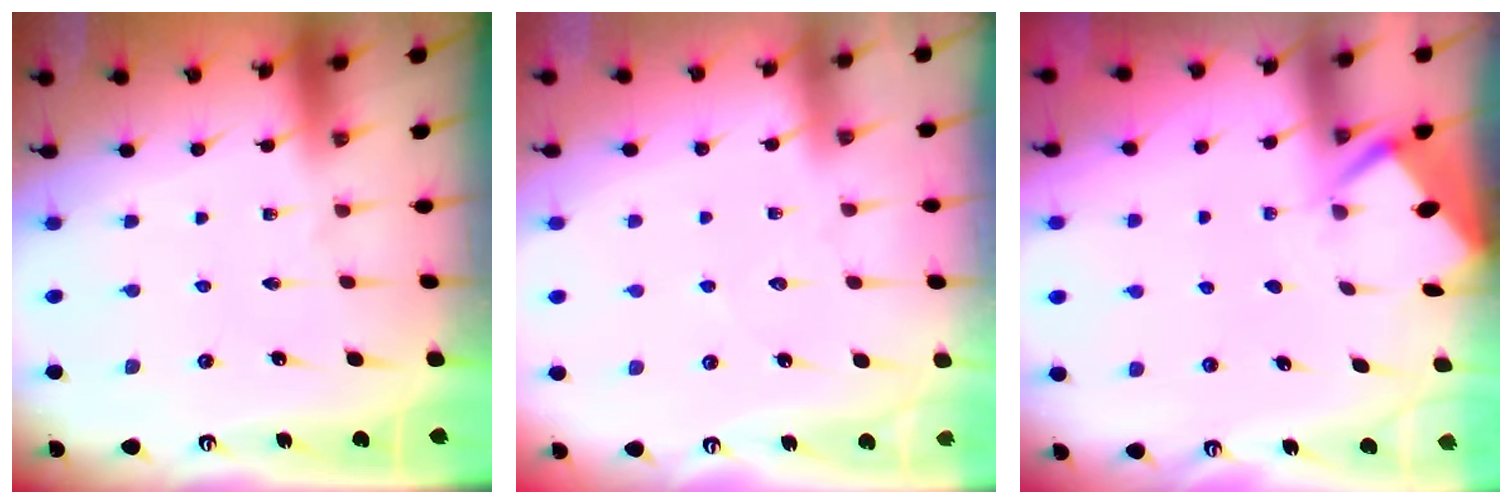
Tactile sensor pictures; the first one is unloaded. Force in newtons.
{"total": 4.2, "press": 4.1, "slide": 0.5}
{"total": 2.7, "press": 2.6, "slide": 0.3}